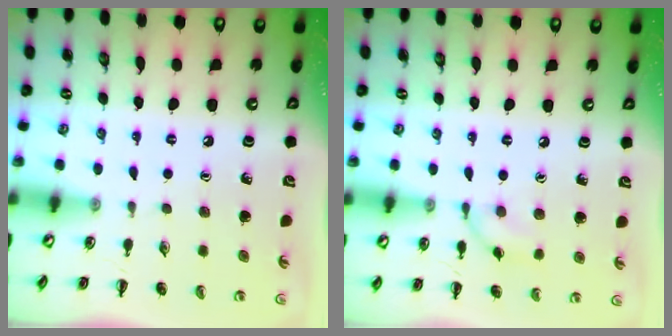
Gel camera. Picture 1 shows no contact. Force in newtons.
{"total": 6.4, "press": 6.3, "slide": 0.5}